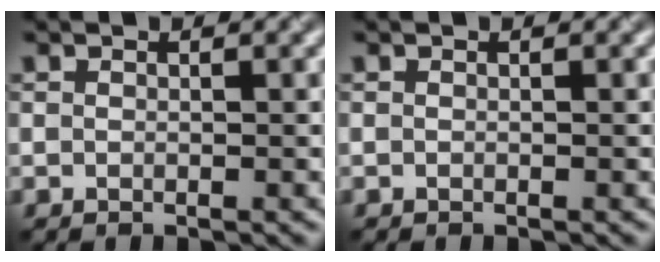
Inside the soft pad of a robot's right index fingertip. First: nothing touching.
{"total": 0.0}